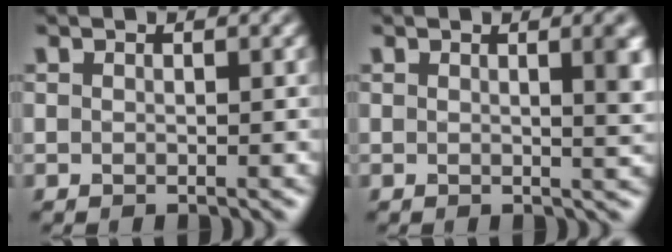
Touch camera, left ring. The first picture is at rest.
{"total": 3.3, "force": [0.7, 1.1, 3.0], "torque": [-0.024, 0.005, 0.006]}